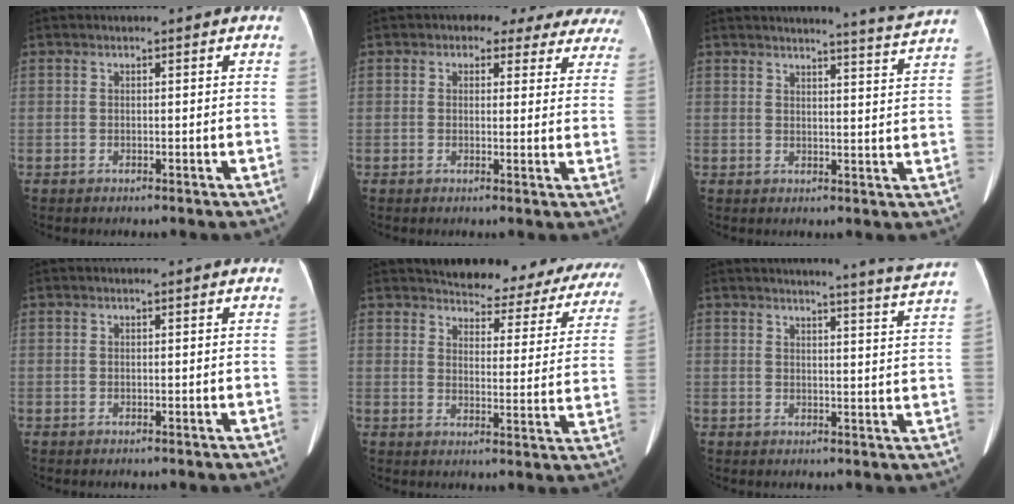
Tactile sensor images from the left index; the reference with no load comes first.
{"total": 13.2, "force": [11.1, 5.8, 4.2], "torque": [-0.019, 0.014, 0.100]}
{"total": 7.3, "force": [6.9, -2.1, 1.1], "torque": [-0.030, -0.042, 0.078]}
{"total": 0.0}
{"total": 20.4, "force": [18.9, 5.3, 5.4], "torque": [-0.042, -0.056, 0.200]}
{"total": 9.9, "force": [9.3, -2.4, 2.4], "torque": [-0.036, -0.060, 0.095]}